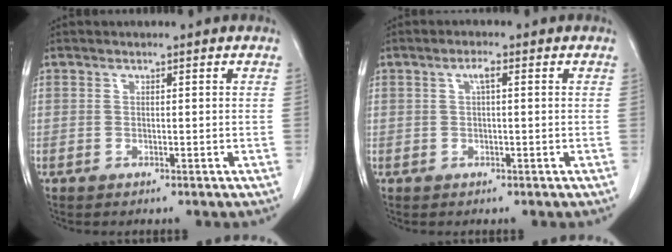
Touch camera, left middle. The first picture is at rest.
{"total": 1.6, "force": [0.4, 0.3, 1.5], "torque": [-0.027, 0.004, 0.006]}